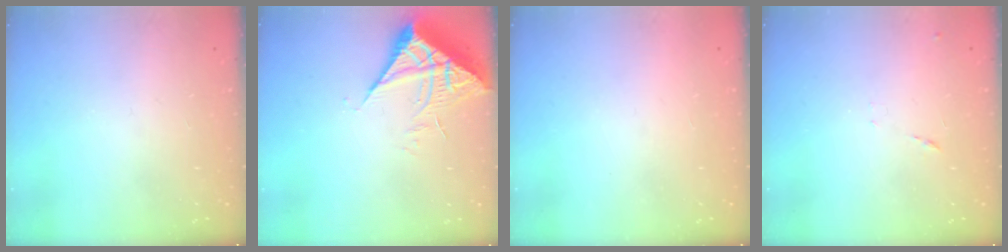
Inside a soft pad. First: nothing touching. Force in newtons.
{"total": 7.2, "press": 7.2, "slide": 0.8}
{"total": 1.5, "press": 1.5, "slide": 0.1}
{"total": 7.5, "press": 7.4, "slide": 0.6}